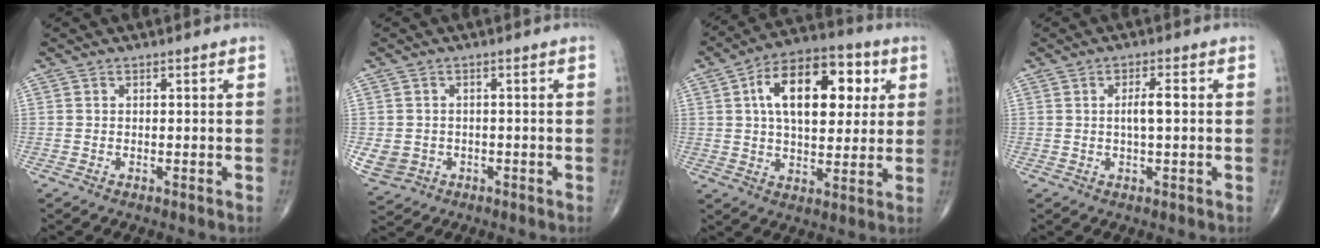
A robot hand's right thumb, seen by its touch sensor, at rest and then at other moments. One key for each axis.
{"total": 5.3, "fx": -1.3, "fy": 4.7, "fz": 1.8, "tx": -0.042, "ty": 0.005, "tz": -0.011}
{"total": 18.6, "fx": 4.9, "fy": 10.4, "fz": 14.7, "tx": -0.192, "ty": 0.010, "tz": 0.072}
{"total": 3.5, "fx": 0.3, "fy": 1.0, "fz": 3.4, "tx": -0.062, "ty": 0.003, "tz": 0.003}